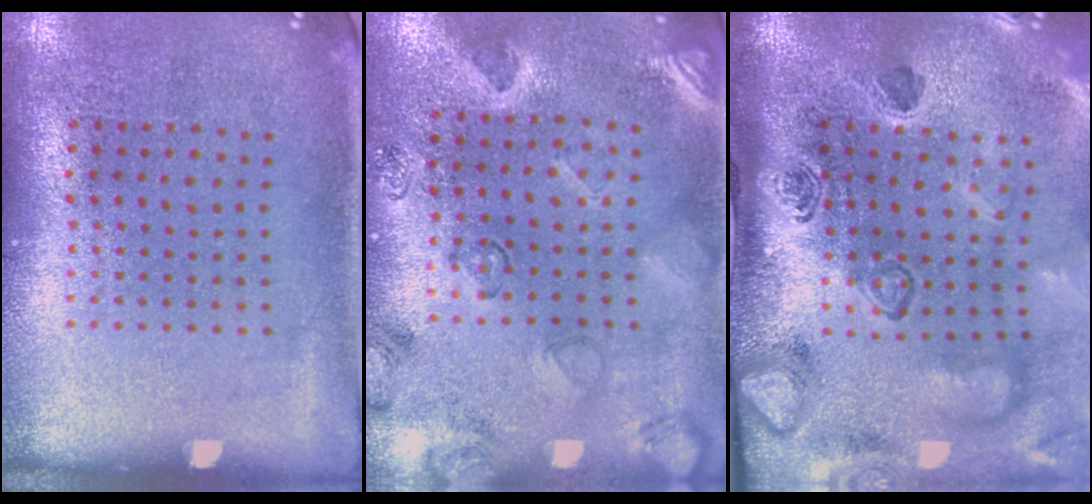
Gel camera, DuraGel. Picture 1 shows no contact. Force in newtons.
{"total": 2.3, "press": 1.9, "slide": 1.3}
{"total": 4.8, "press": 3.4, "slide": 3.4}